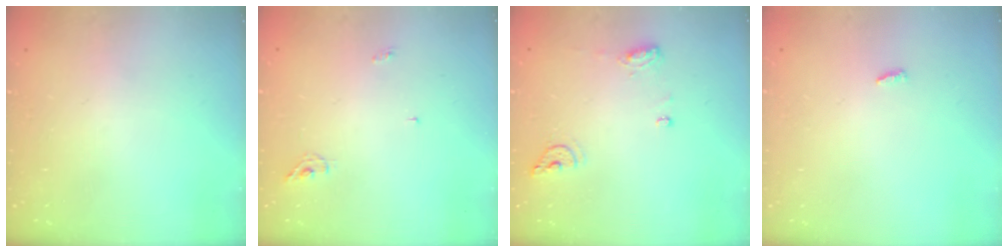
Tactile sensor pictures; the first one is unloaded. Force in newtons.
{"total": 4.3, "press": 4.3, "slide": 0.1}
{"total": 7.9, "press": 7.8, "slide": 1.1}
{"total": 2.7, "press": 2.7, "slide": 0.2}